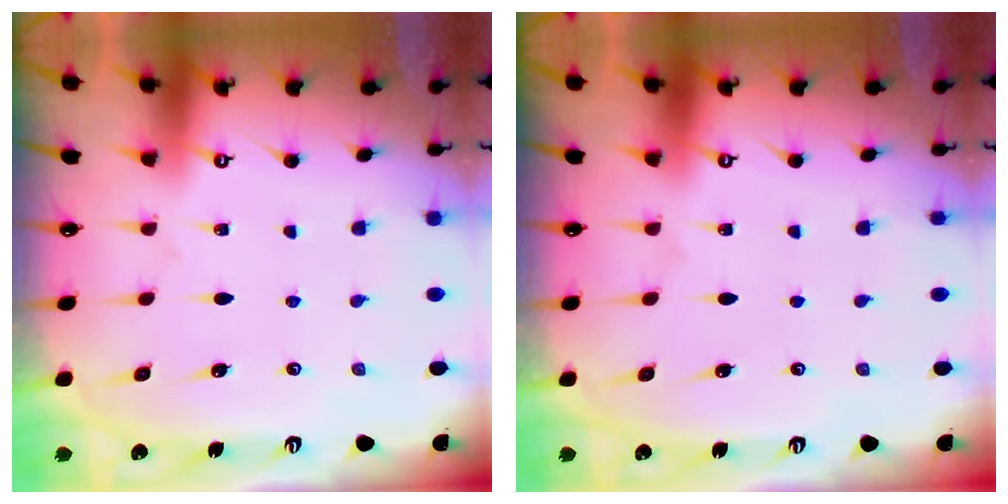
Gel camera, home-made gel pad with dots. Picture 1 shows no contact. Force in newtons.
{"total": 0.0}